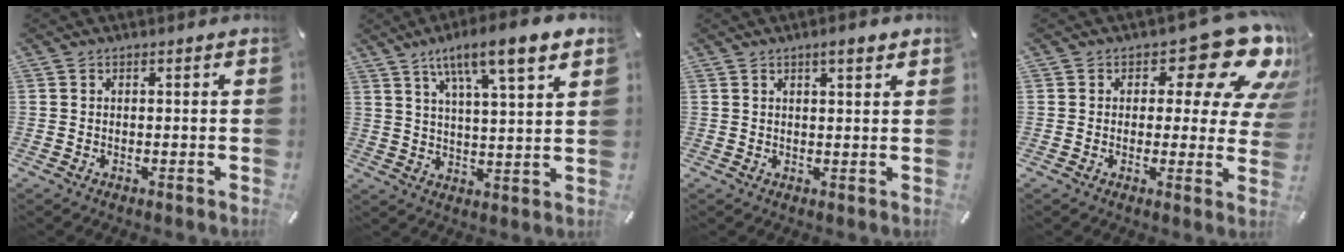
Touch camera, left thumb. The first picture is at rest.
{"total": 11.0, "force": [7.8, 1.8, 7.6], "torque": [-0.125, -0.039, 0.129]}
{"total": 3.4, "force": [2.2, 0.9, 2.5], "torque": [-0.037, -0.003, 0.033]}
{"total": 15.7, "force": [8.2, 7.2, 11.2], "torque": [-0.132, -0.059, 0.132]}